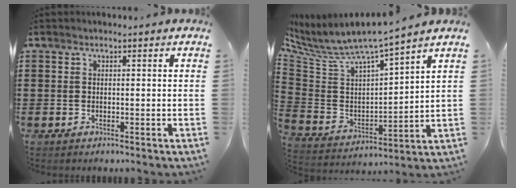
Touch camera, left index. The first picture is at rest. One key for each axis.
{"total": 6.2, "fx": 5.6, "fy": 0.5, "fz": 2.5, "tx": -0.080, "ty": -0.048, "tz": 0.087}